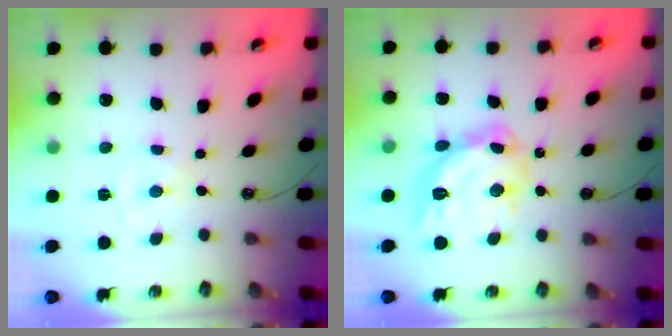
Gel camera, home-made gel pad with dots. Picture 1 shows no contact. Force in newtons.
{"total": 17.4, "press": 17.3, "slide": 1.7}